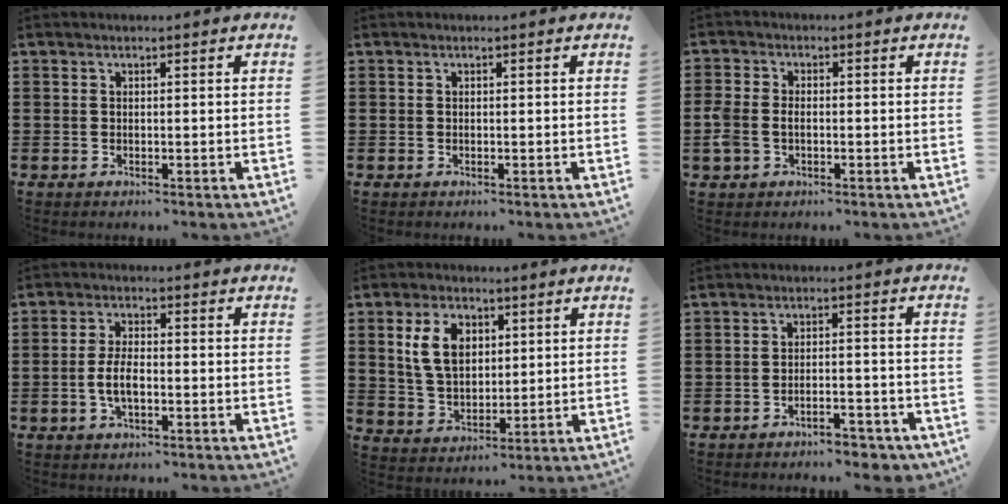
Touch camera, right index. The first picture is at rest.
{"total": 0.0}
{"total": 2.7, "force": [-0.7, 2.0, 1.7], "torque": [-0.049, -0.001, -0.019]}
{"total": 4.6, "force": [-1.1, 1.9, 4.1], "torque": [-0.094, -0.003, -0.025]}
{"total": 7.6, "force": [2.3, 5.2, 5.1], "torque": [-0.117, 0.005, 0.034]}
{"total": 4.0, "force": [-3.7, 0.5, 1.4], "torque": [-0.024, 0.001, -0.073]}